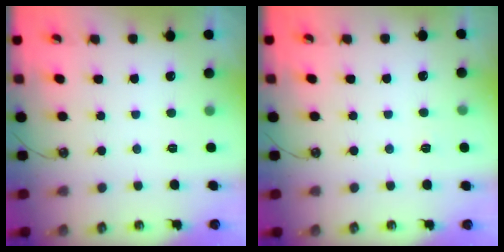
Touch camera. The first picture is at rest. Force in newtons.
{"total": 2.7, "press": 2.7, "slide": 0.4}